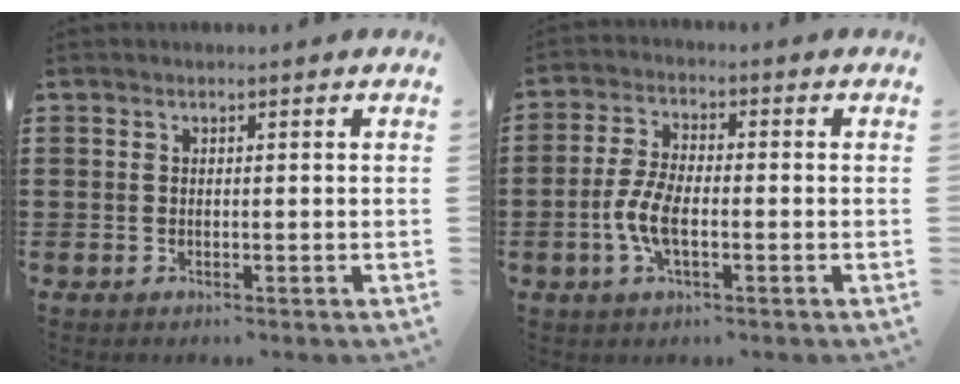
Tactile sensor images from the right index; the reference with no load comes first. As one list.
[{"total": 5.9, "force": [-1.6, 2.7, 5.0], "torque": [-0.121, -0.003, -0.038]}]